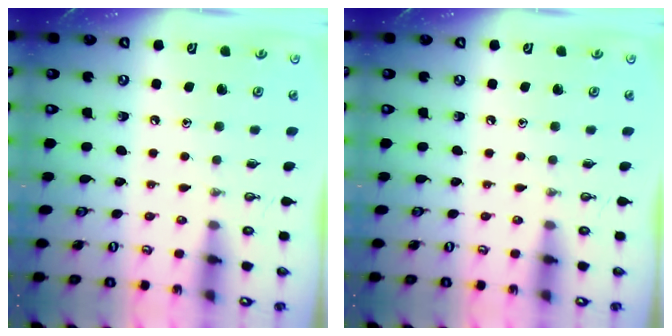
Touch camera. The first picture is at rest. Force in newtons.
{"total": 0.0}